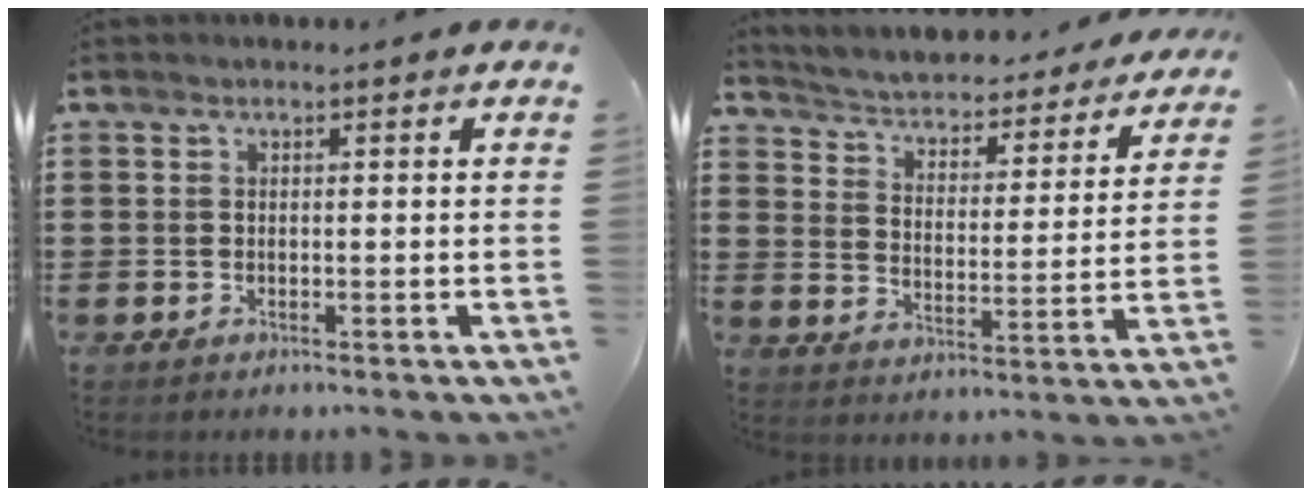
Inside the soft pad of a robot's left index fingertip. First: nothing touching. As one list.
[{"total": 2.7, "force": [2.7, 0.1, 0.2], "torque": [-0.025, -0.033, 0.034]}]